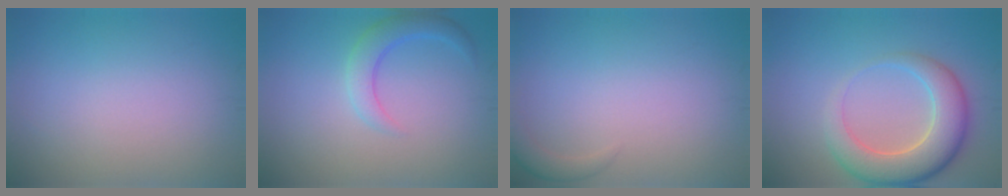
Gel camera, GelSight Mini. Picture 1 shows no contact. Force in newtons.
{"total": 2.8, "press": 2.8, "slide": 0.4}
{"total": 1.4, "press": 1.4, "slide": 0.2}
{"total": 6.7, "press": 6.7, "slide": 0.5}